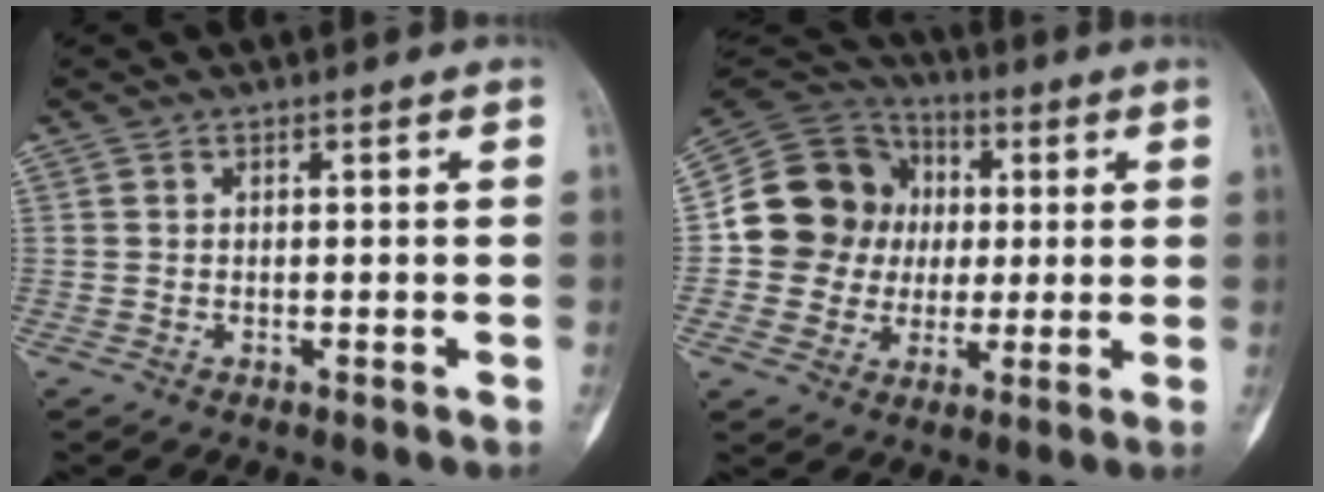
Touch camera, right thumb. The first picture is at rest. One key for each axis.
{"total": 15.6, "fx": 1.0, "fy": 14.5, "fz": 5.8, "tx": -0.072, "ty": 0.027, "tz": 0.022}